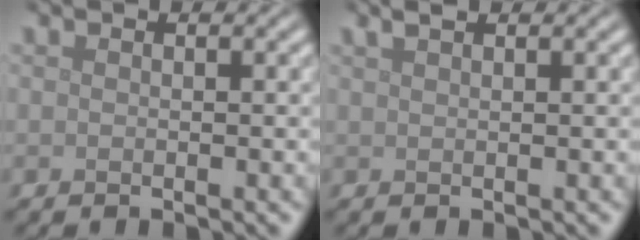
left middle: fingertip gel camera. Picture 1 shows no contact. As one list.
[{"total": 1.2, "force": [0.9, 0.3, 0.7], "torque": [-0.011, 0.002, 0.013]}]